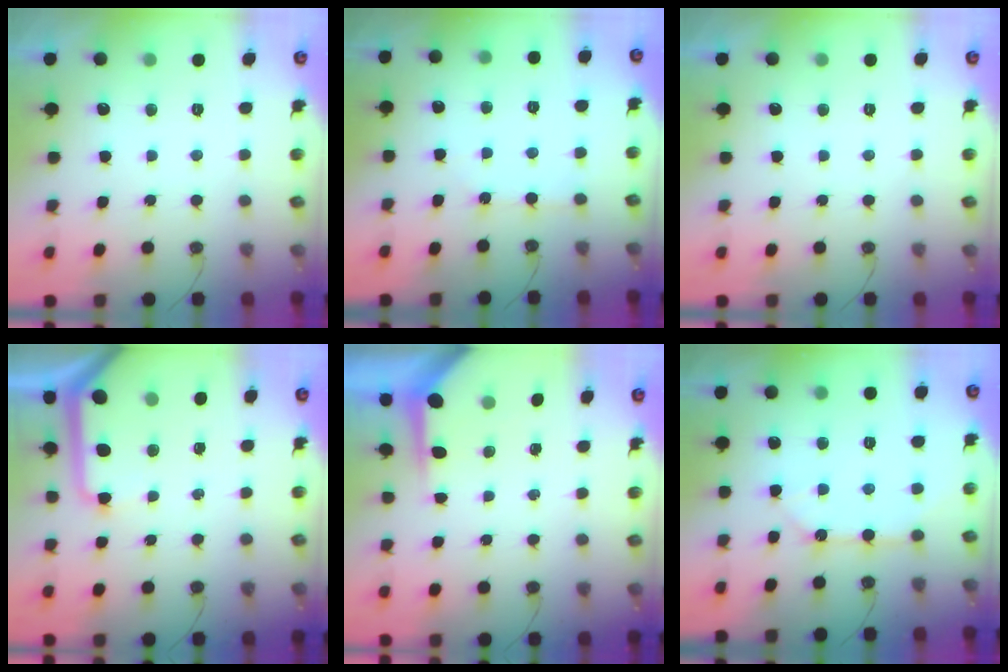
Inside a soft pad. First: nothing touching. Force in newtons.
{"total": 2.7, "press": 2.7, "slide": 0.4}
{"total": 0.0}
{"total": 10.6, "press": 10.6, "slide": 1.1}
{"total": 5.2, "press": 5.1, "slide": 0.2}
{"total": 10.2, "press": 10.1, "slide": 1.1}